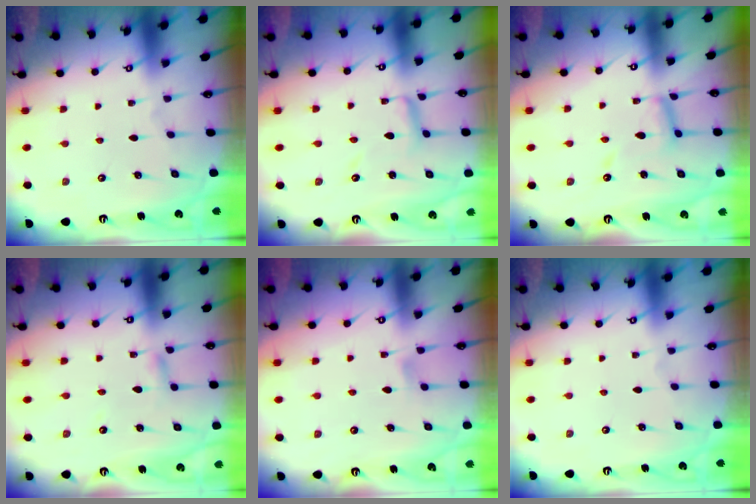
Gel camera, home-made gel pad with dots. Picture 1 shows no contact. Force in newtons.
{"total": 6.3, "press": 6.3, "slide": 0.3}
{"total": 11.1, "press": 11.0, "slide": 1.0}
{"total": 2.7, "press": 2.7, "slide": 0.1}
{"total": 5.2, "press": 5.2, "slide": 0.7}
{"total": 0.0}